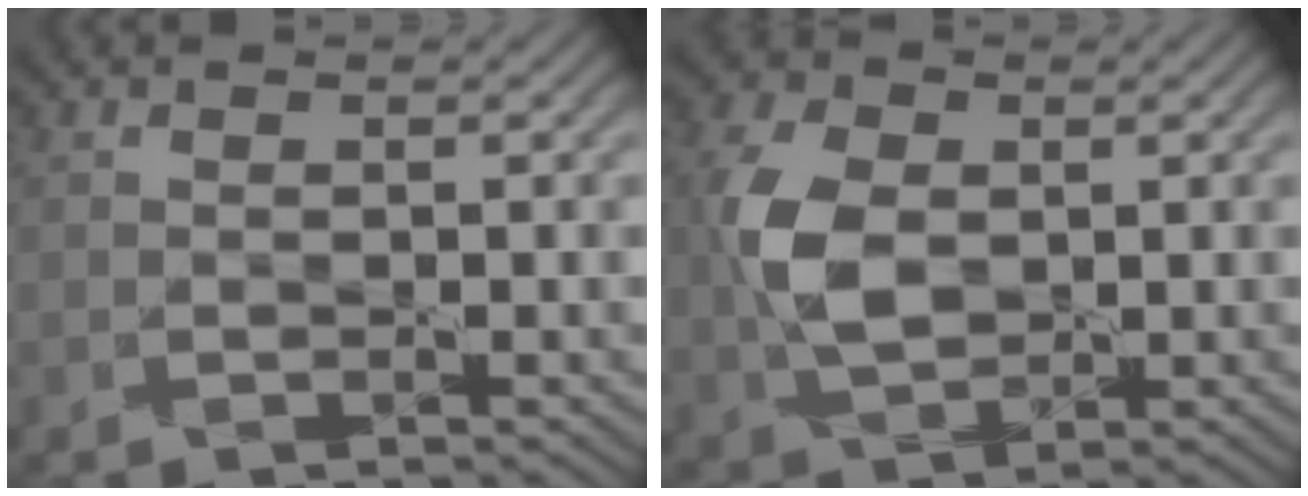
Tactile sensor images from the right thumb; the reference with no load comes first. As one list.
[{"total": 7.3, "force": [0.4, 4.8, 5.5], "torque": [-0.139, 0.002, 0.008]}]